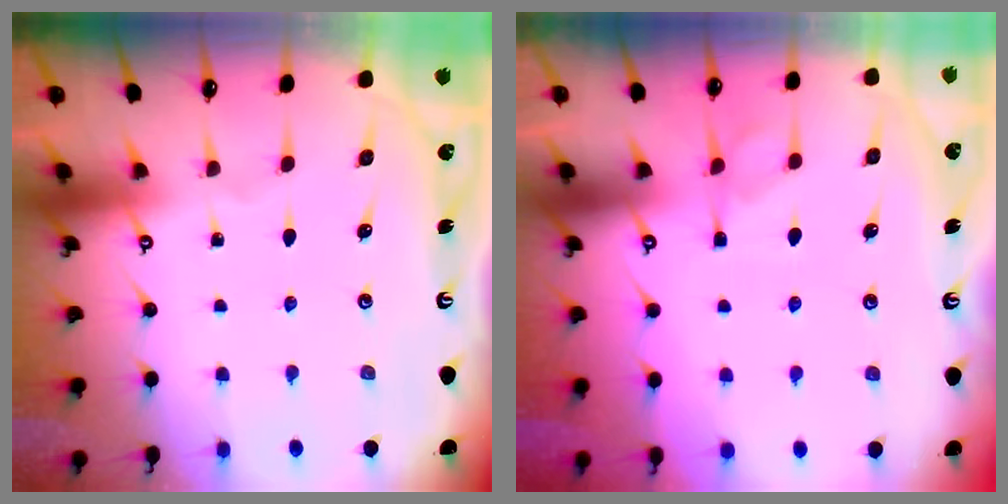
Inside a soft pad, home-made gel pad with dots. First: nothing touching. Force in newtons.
{"total": 1.4, "press": 0.9, "slide": 1.0}